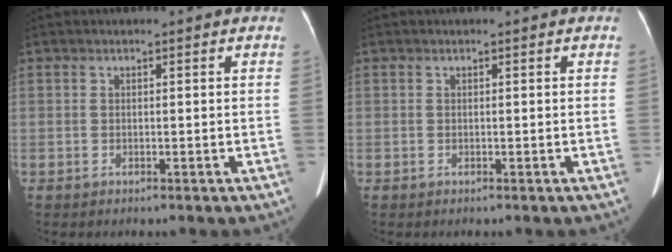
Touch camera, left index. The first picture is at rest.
{"total": 0.0}